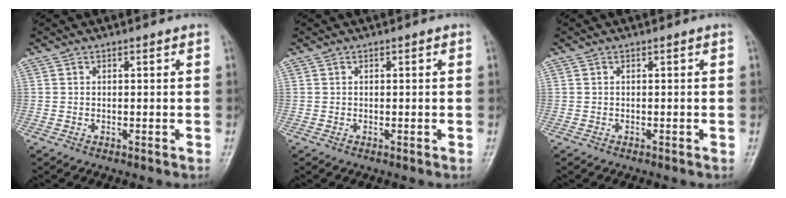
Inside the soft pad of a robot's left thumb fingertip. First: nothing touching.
{"total": 0.0}
{"total": 0.0}